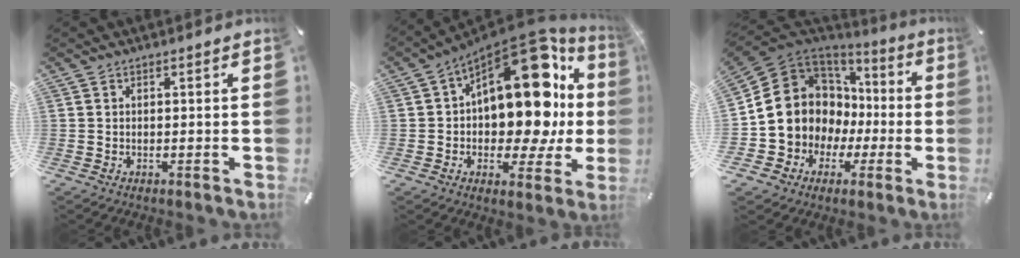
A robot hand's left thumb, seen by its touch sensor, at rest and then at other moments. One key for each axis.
{"total": 20.1, "fx": 6.4, "fy": 11.2, "fz": 15.5, "tx": -0.205, "ty": -0.061, "tz": 0.105}
{"total": 13.8, "fx": -0.1, "fy": 13.2, "fz": 3.8, "tx": -0.089, "ty": -0.020, "tz": 0.021}